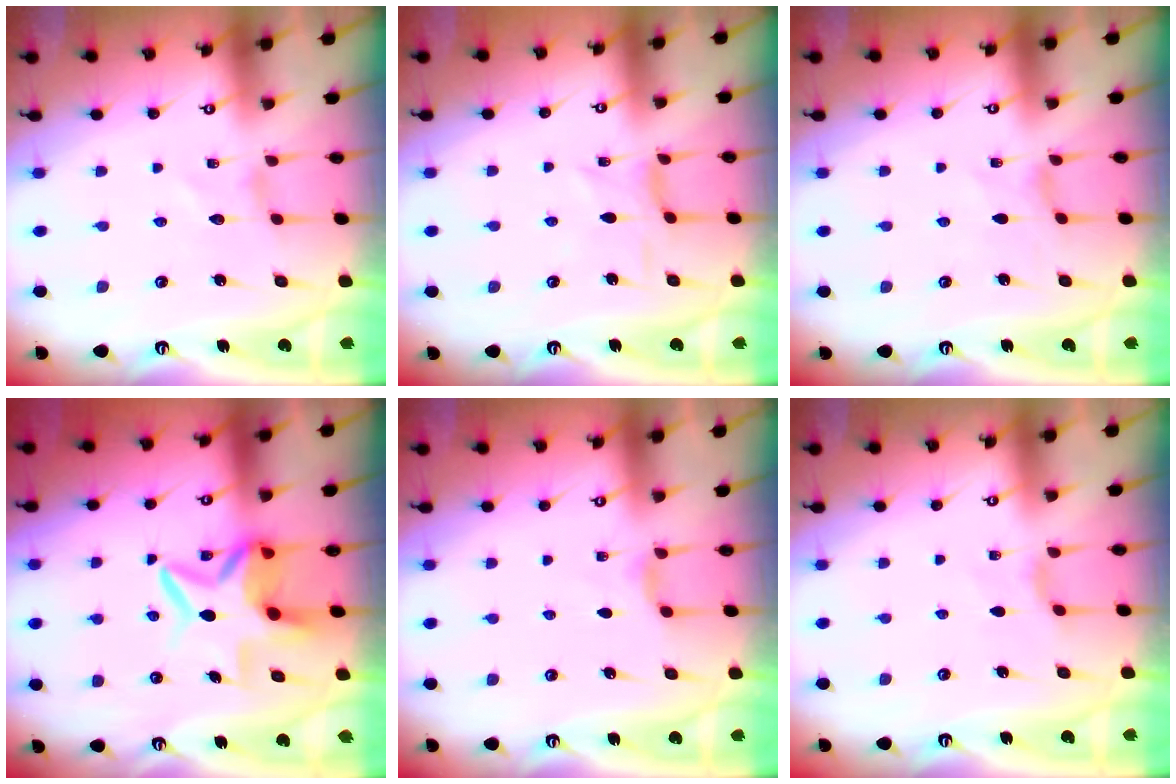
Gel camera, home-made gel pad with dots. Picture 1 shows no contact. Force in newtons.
{"total": 1.5, "press": 1.3, "slide": 0.6}
{"total": 0.0}
{"total": 9.1, "press": 9.0, "slide": 1.1}
{"total": 2.7, "press": 2.6, "slide": 0.5}
{"total": 2.1, "press": 2.0, "slide": 0.5}